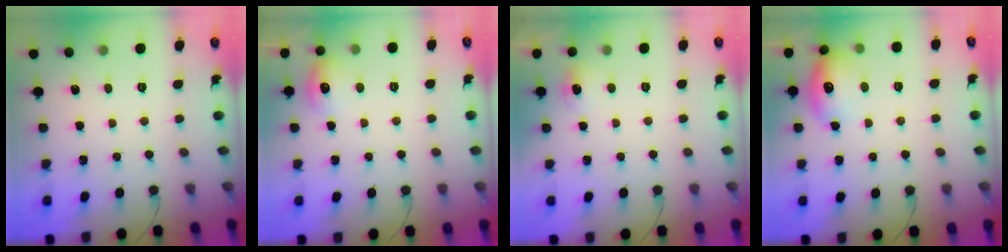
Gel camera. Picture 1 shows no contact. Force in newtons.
{"total": 8.5, "press": 8.4, "slide": 1.5}
{"total": 4.7, "press": 4.4, "slide": 1.6}
{"total": 13.3, "press": 13.3, "slide": 0.9}